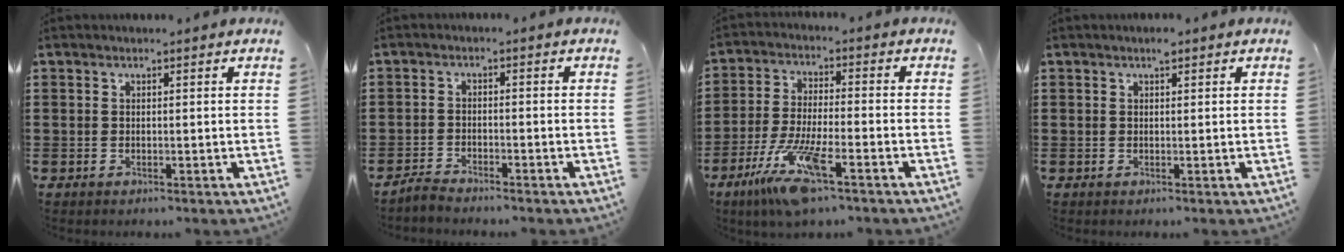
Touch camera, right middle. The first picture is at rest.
{"total": 2.1, "force": [-2.0, 0.0, 0.4], "torque": [-0.018, -0.001, -0.043]}
{"total": 10.1, "force": [-6.2, 1.5, 7.8], "torque": [-0.166, -0.012, -0.119]}
{"total": 1.2, "force": [0.8, 0.6, 0.7], "torque": [-0.007, 0.002, 0.012]}